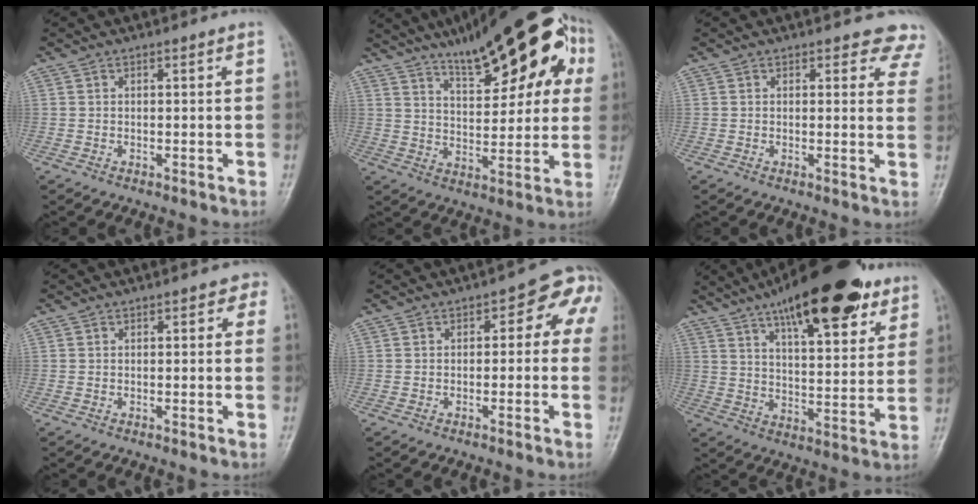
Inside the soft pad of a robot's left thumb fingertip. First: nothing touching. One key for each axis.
{"total": 22.5, "fx": 10.8, "fy": 8.3, "fz": 17.9, "tx": -0.218, "ty": -0.002, "tz": 0.158}
{"total": 6.5, "fx": 5.5, "fy": 3.1, "fz": 1.5, "tx": 0.030, "ty": -0.023, "tz": 0.035}
{"total": 1.7, "fx": 0.4, "fy": 1.2, "fz": 1.2, "tx": 0.009, "ty": 0.006, "tz": -0.006}
{"total": 6.5, "fx": 0.1, "fy": 4.2, "fz": 5.0, "tx": -0.014, "ty": 0.030, "tz": -0.013}
{"total": 23.5, "fx": 14.5, "fy": 8.1, "fz": 16.6, "tx": -0.220, "ty": -0.034, "tz": 0.220}